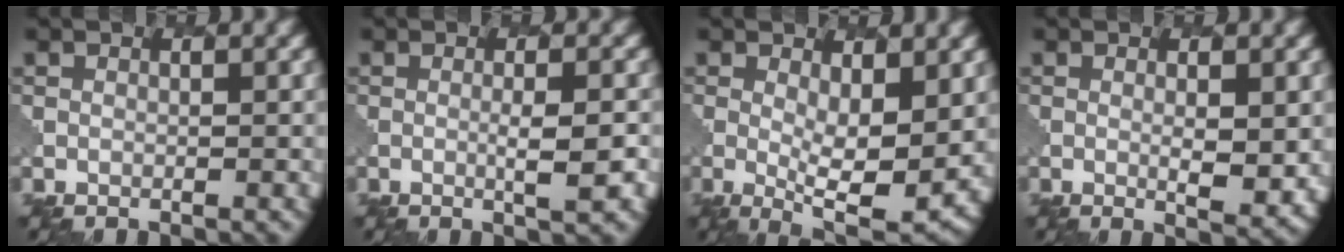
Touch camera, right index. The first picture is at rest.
{"total": 2.6, "force": [0.0, 0.4, 2.6], "torque": [-0.041, 0.000, -0.001]}
{"total": 6.6, "force": [0.4, 2.3, 6.2], "torque": [-0.105, -0.018, 0.013]}
{"total": 3.0, "force": [0.5, 0.7, 2.9], "torque": [-0.045, -0.009, 0.012]}